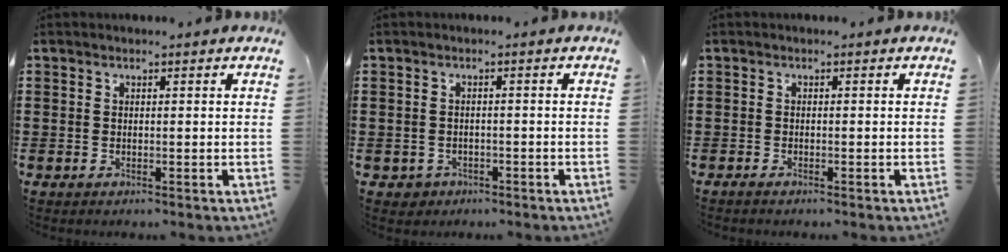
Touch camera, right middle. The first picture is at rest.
{"total": 1.1, "force": [-0.8, 0.8, 0.0], "torque": [-0.006, 0.000, -0.019]}
{"total": 0.5, "force": [-0.5, 0.0, 0.2], "torque": [-0.006, -0.005, -0.008]}